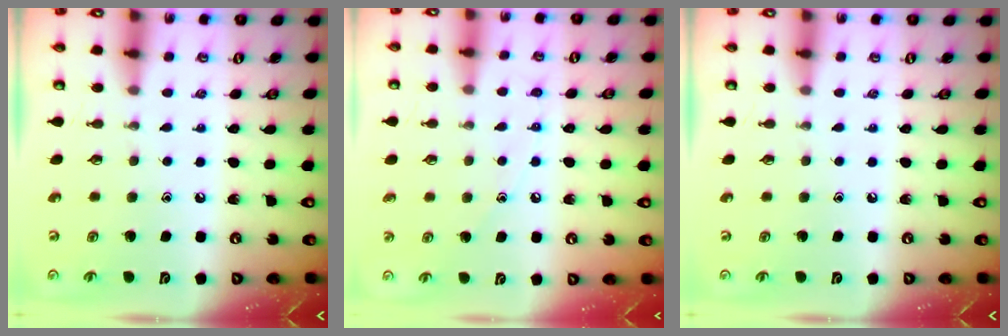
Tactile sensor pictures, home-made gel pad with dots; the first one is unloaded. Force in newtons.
{"total": 6.8, "press": 6.8, "slide": 0.6}
{"total": 0.0}